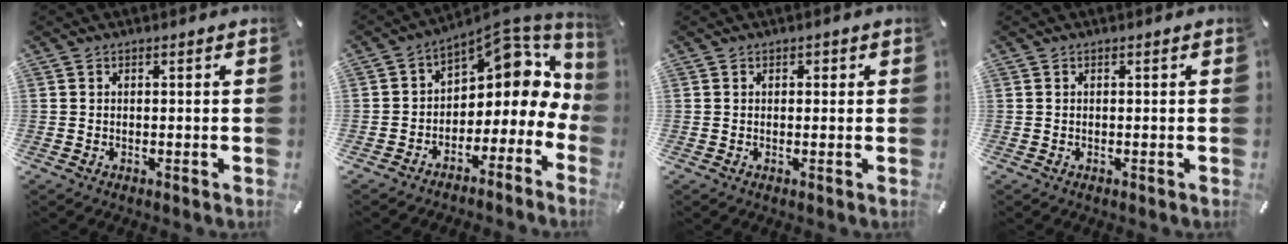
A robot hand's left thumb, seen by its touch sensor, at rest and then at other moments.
{"total": 8.6, "force": [5.3, 5.2, 4.2], "torque": [-0.060, -0.068, 0.087]}
{"total": 0.7, "force": [0.2, 0.7, 0.3], "torque": [0.002, 0.002, 0.001]}
{"total": 0.0}